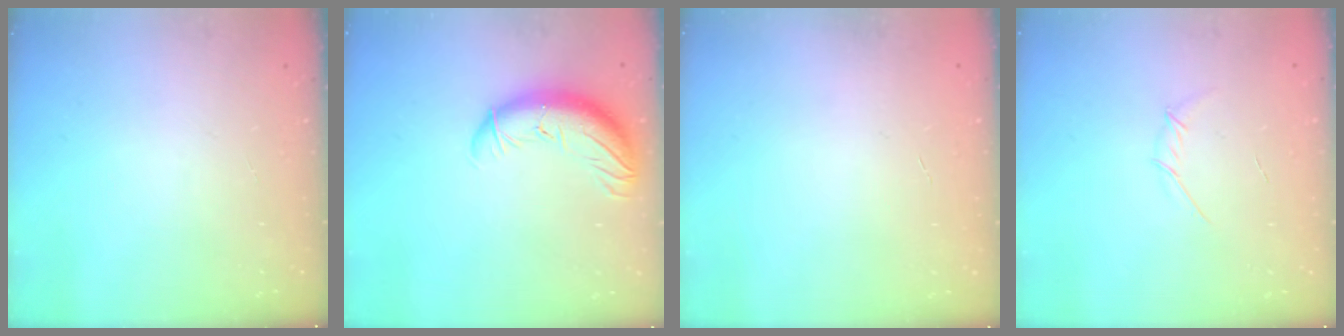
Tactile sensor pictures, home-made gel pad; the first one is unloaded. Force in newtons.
{"total": 11.9, "press": 11.5, "slide": 3.2}
{"total": 0.0}
{"total": 3.2, "press": 3.1, "slide": 0.8}